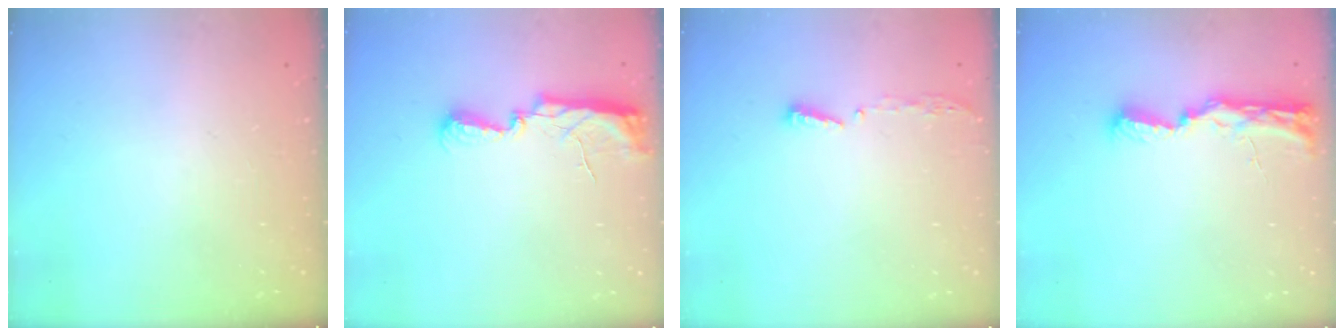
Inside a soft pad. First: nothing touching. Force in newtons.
{"total": 8.9, "press": 8.2, "slide": 3.4}
{"total": 4.0, "press": 4.0, "slide": 0.4}
{"total": 9.4, "press": 9.2, "slide": 2.0}